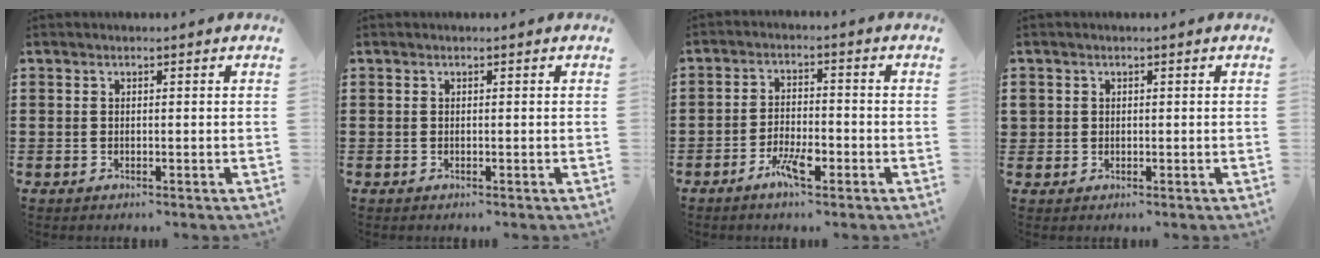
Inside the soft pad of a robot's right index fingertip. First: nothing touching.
{"total": 0.0}
{"total": 4.6, "force": [-2.8, 1.5, 3.4], "torque": [-0.066, 0.003, -0.053]}
{"total": 1.1, "force": [0.2, 1.1, 0.1], "torque": [-0.004, 0.006, 0.004]}